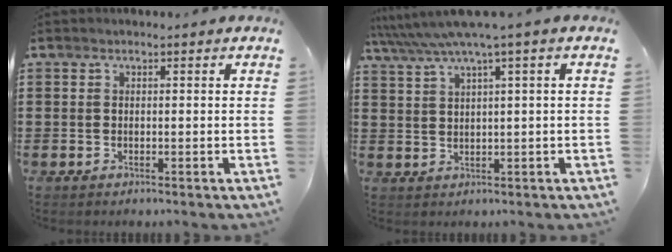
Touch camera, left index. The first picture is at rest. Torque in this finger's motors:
{"motor_torque": [1.10, -1.04, 0.65, 0.21]}